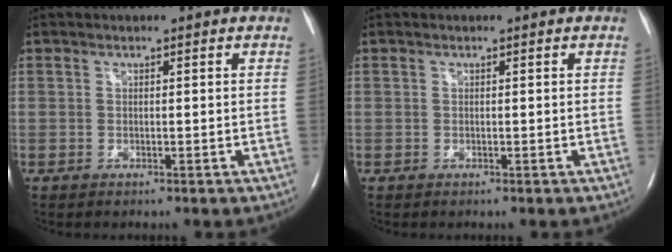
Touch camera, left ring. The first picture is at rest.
{"total": 0.0}